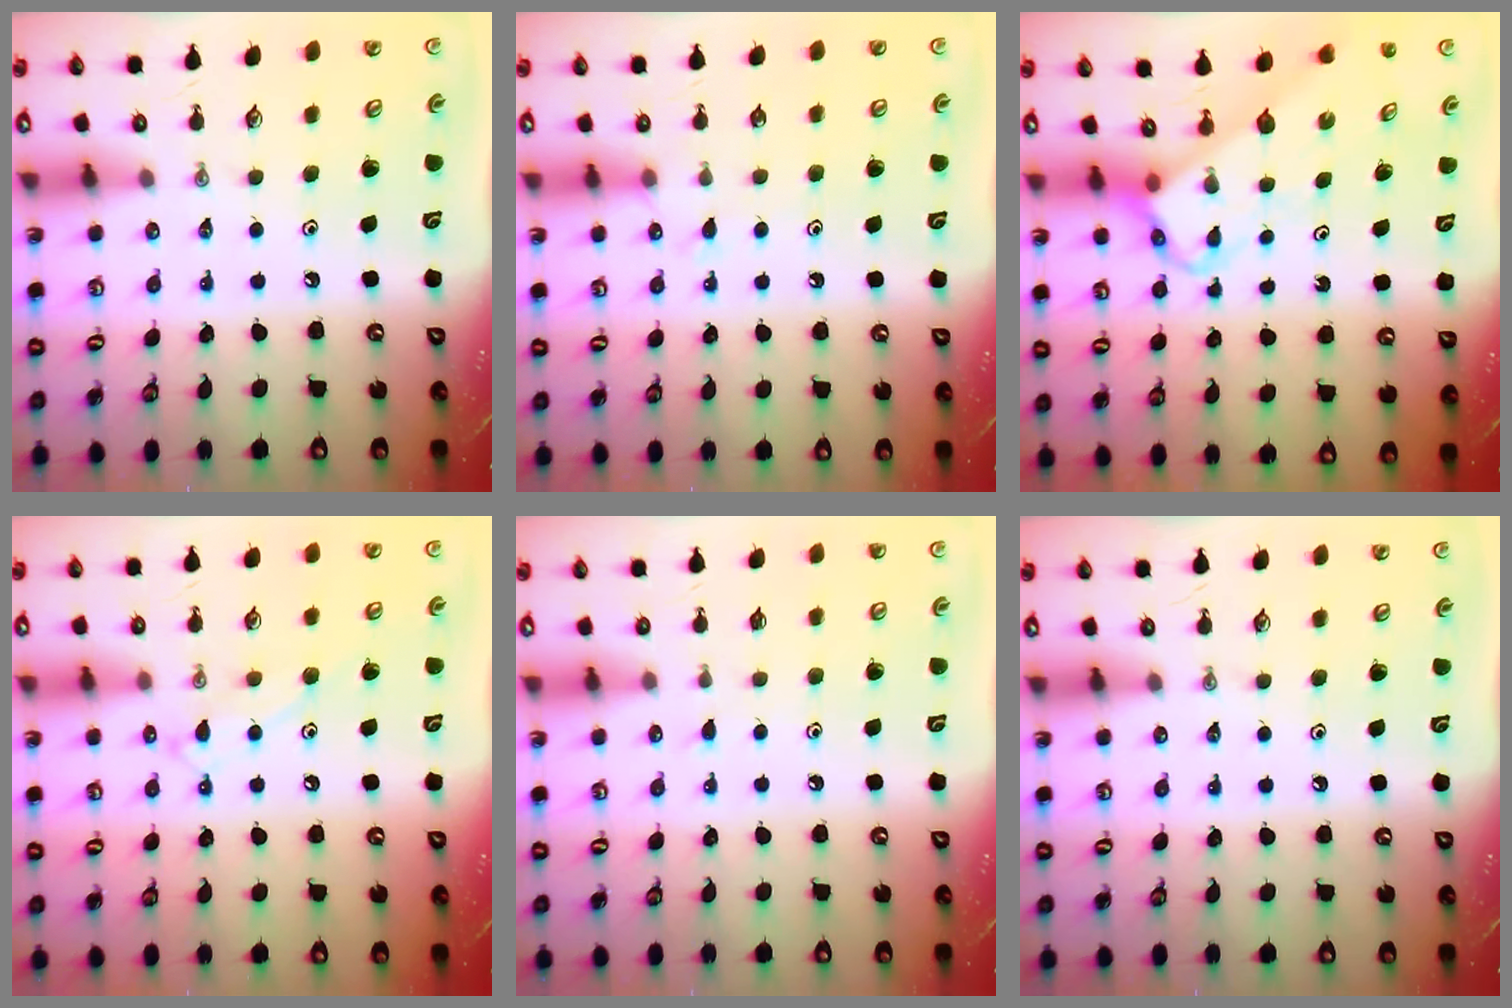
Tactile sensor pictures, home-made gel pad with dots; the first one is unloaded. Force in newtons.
{"total": 3.9, "press": 3.9, "slide": 0.4}
{"total": 3.7, "press": 3.7, "slide": 0.1}
{"total": 9.4, "press": 9.4, "slide": 0.8}
{"total": 4.5, "press": 4.5, "slide": 0.5}
{"total": 0.0}